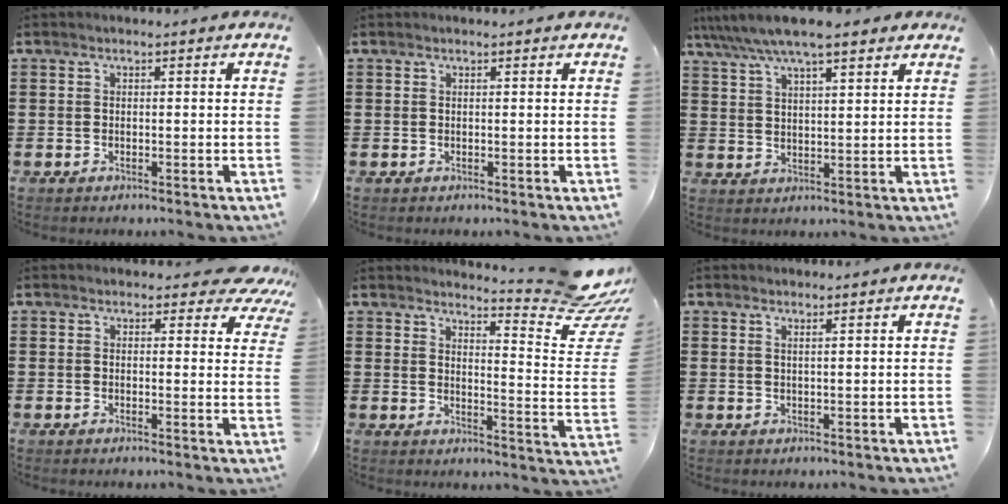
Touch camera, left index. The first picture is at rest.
{"total": 0.0}
{"total": 7.5, "force": [6.2, 1.8, 3.9], "torque": [-0.094, -0.011, 0.110]}
{"total": 3.7, "force": [2.9, 1.4, 1.7], "torque": [-0.020, -0.012, 0.048]}
{"total": 9.4, "force": [8.3, 0.7, 4.4], "torque": [-0.061, -0.074, 0.136]}
{"total": 0.8, "force": [0.6, 0.0, 0.6], "torque": [-0.013, -0.002, 0.011]}